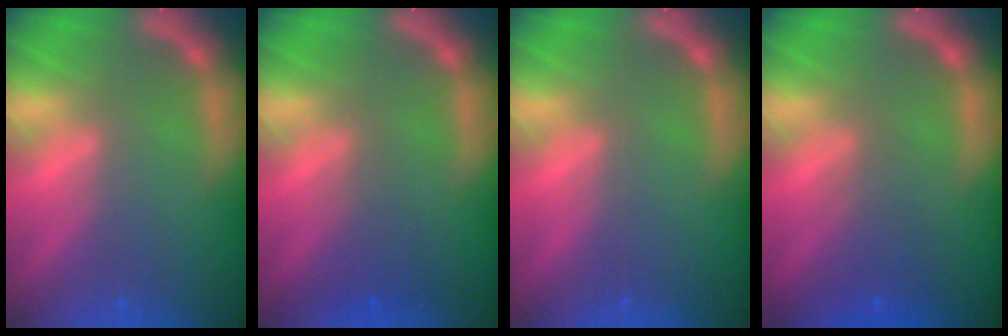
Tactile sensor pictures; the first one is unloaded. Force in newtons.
{"total": 2.0}
{"total": 0.0}
{"total": 2.4}